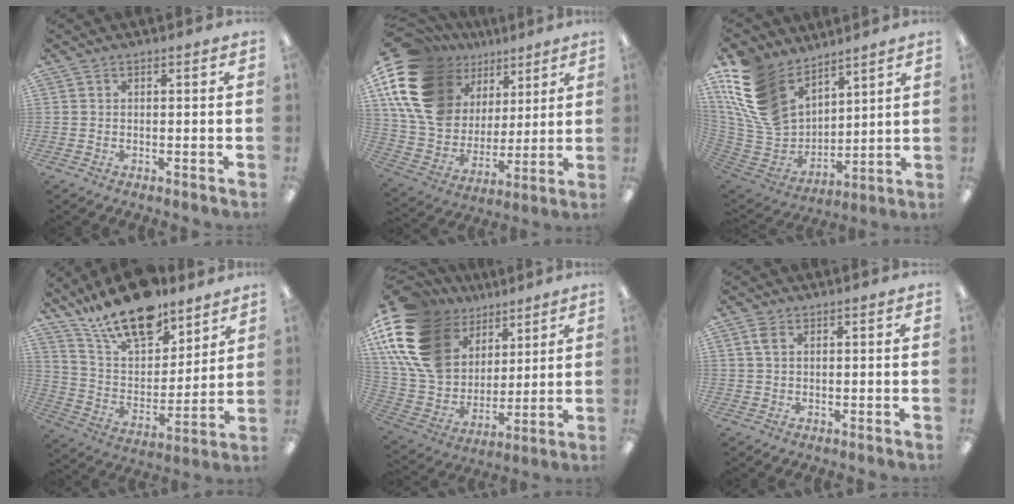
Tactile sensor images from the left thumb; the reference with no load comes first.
{"total": 20.6, "force": [10.6, 14.7, 9.9], "torque": [-0.197, -0.042, 0.209]}
{"total": 20.3, "force": [11.3, 13.2, 10.4], "torque": [-0.246, -0.063, 0.213]}
{"total": 18.5, "force": [14.4, 7.4, 9.0], "torque": [-0.173, -0.085, 0.256]}
{"total": 21.8, "force": [11.1, 15.0, 11.4], "torque": [-0.247, -0.046, 0.209]}
{"total": 2.9, "force": [1.5, 1.7, 1.9], "torque": [-0.043, 0.003, 0.026]}